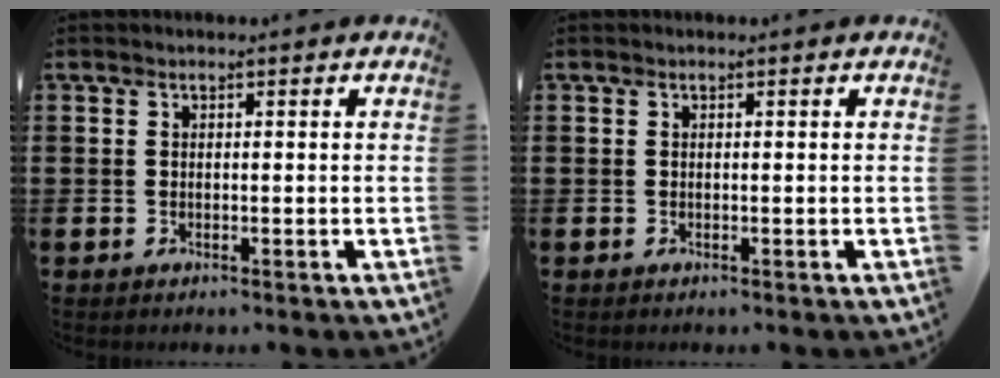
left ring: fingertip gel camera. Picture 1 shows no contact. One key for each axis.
{"total": 0.0}